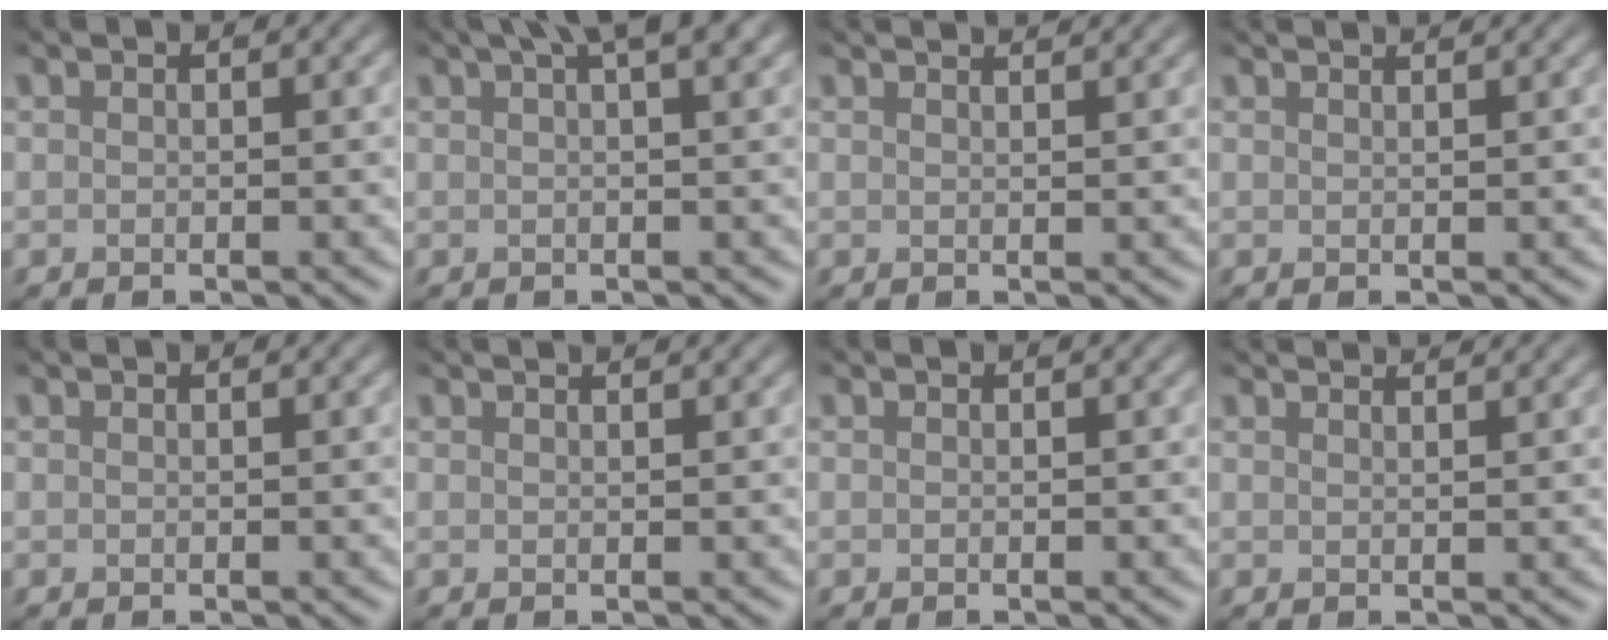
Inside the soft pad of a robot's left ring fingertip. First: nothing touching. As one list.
[{"total": 4.5, "force": [2.7, 0.8, 3.5], "torque": [-0.043, 0.015, 0.028]}, {"total": 3.2, "force": [2.7, 0.9, 1.4], "torque": [0.000, 0.013, 0.007]}, {"total": 2.9, "force": [2.4, 1.0, 1.4], "torque": [-0.001, 0.011, 0.001]}, {"total": 0.0}, {"total": 2.1, "force": [1.7, 0.7, 1.0], "torque": [-0.001, 0.003, 0.001]}, {"total": 0.0}, {"total": 3.3, "force": [3.0, 0.8, 1.3], "torque": [-0.001, 0.011, 0.014]}]